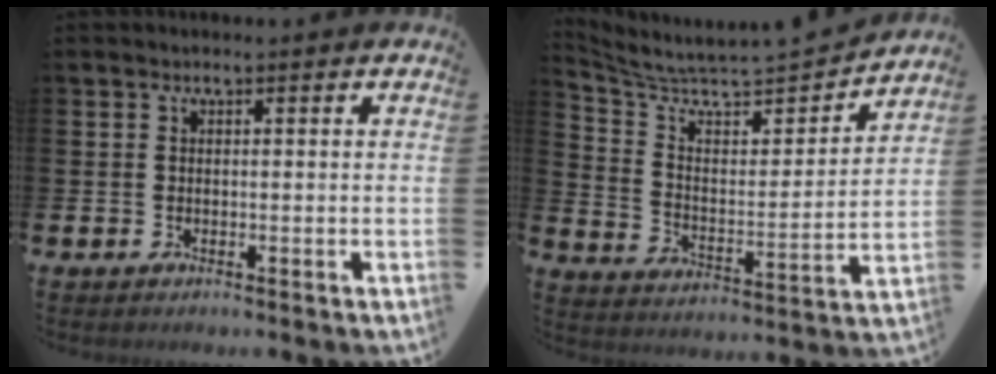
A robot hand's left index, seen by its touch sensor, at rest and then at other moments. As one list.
[{"total": 6.1, "force": [5.7, 1.1, 1.9], "torque": [-0.070, -0.059, 0.091]}]